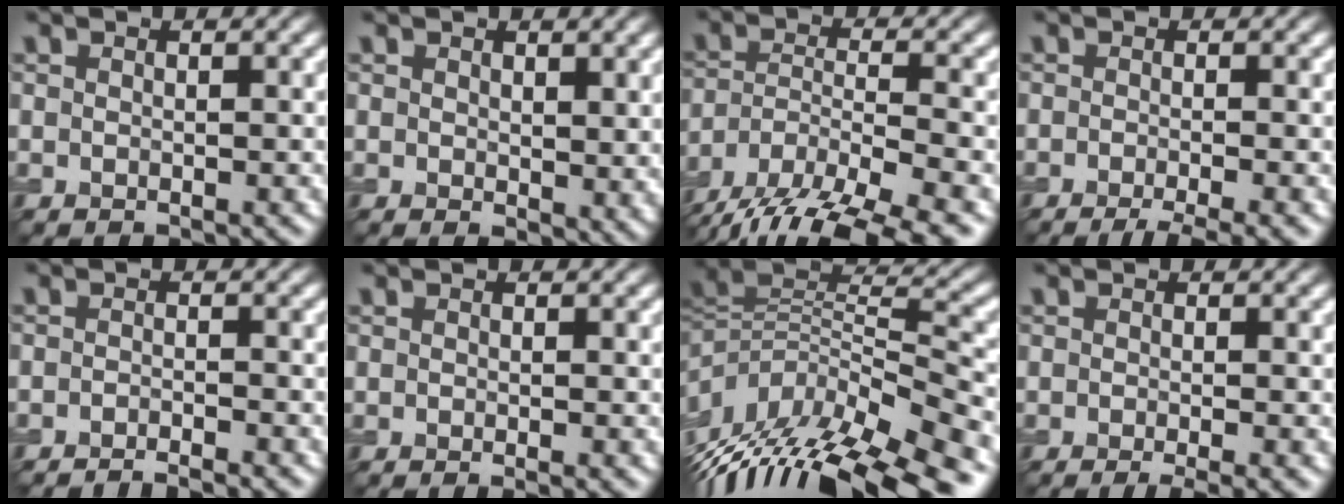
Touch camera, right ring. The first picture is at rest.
{"total": 2.2, "force": [0.9, 1.2, 1.6], "torque": [-0.022, -0.009, 0.022]}
{"total": 13.9, "force": [-11.3, 4.7, 6.6], "torque": [-0.130, -0.031, -0.163]}
{"total": 3.9, "force": [-2.4, 0.7, 3.0], "torque": [-0.037, -0.003, -0.041]}
{"total": 2.4, "force": [-2.1, 0.2, 1.1], "torque": [-0.013, -0.003, -0.039]}
{"total": 1.1, "force": [-0.3, 0.2, 1.0], "torque": [-0.012, -0.008, -0.007]}
{"total": 14.1, "force": [-7.1, 5.8, 10.8], "torque": [-0.217, 0.006, -0.106]}
{"total": 2.9, "force": [-1.3, 0.7, 2.4], "torque": [-0.030, -0.007, -0.021]}